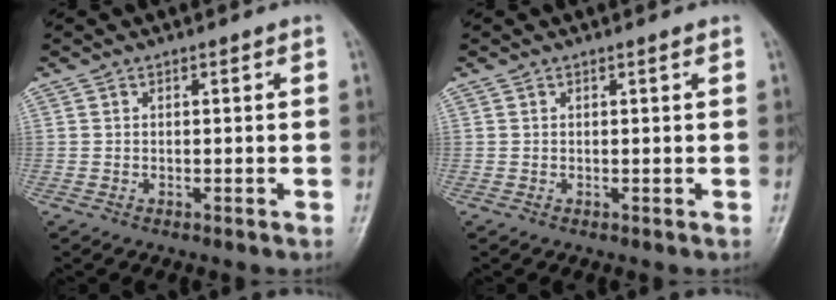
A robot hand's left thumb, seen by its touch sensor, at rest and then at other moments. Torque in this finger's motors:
{"motor_torque": [-0.04, 0.07, -0.11, 0.24, 0.01]}